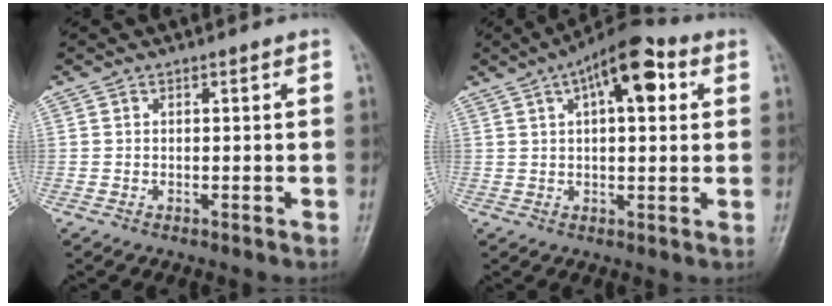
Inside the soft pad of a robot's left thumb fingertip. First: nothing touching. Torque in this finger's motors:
{"motor_torque": [0.32, 0.45, 0.54, 0.25, 0.17]}